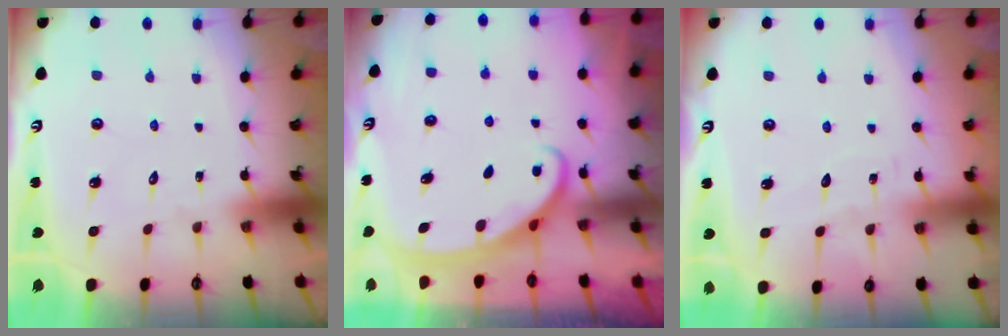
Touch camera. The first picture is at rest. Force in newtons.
{"total": 2.6, "press": 2.6, "slide": 0.4}
{"total": 2.2, "press": 2.2, "slide": 0.2}